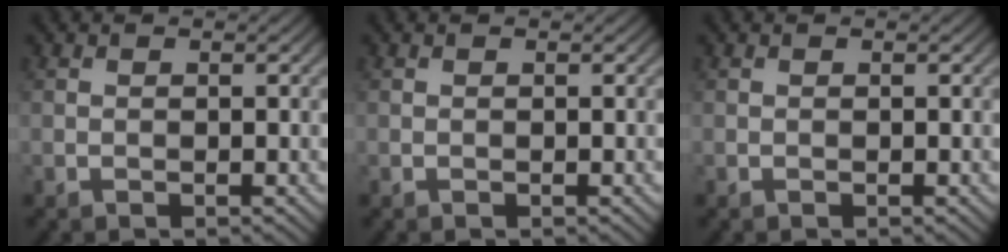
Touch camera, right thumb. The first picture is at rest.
{"total": 0.0}
{"total": 0.0}